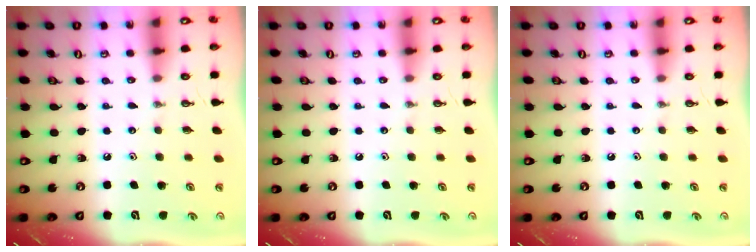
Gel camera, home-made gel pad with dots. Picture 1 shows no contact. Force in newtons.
{"total": 0.0}
{"total": 0.0}